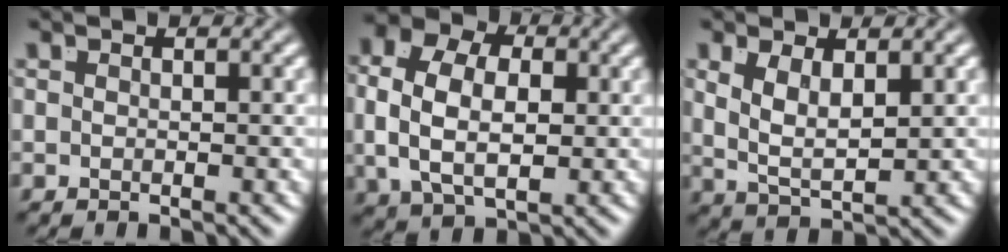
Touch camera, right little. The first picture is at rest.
{"total": 7.8, "force": [1.0, 5.6, 5.4], "torque": [-0.105, -0.003, 0.015]}
{"total": 4.0, "force": [0.7, 2.3, 3.2], "torque": [-0.069, -0.014, 0.018]}